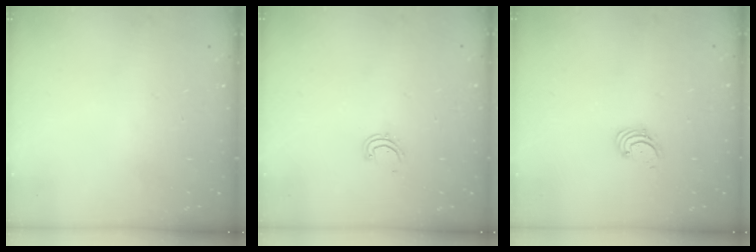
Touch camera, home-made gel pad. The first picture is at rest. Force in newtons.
{"total": 4.8, "press": 4.5, "slide": 1.8}
{"total": 1.6, "press": 1.6, "slide": 0.2}